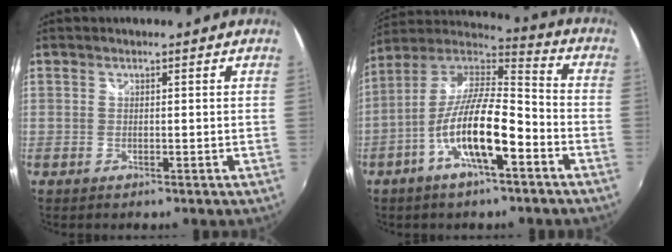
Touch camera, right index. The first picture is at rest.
{"total": 15.2, "force": [-6.3, 4.1, 13.2], "torque": [-0.254, -0.006, -0.120]}